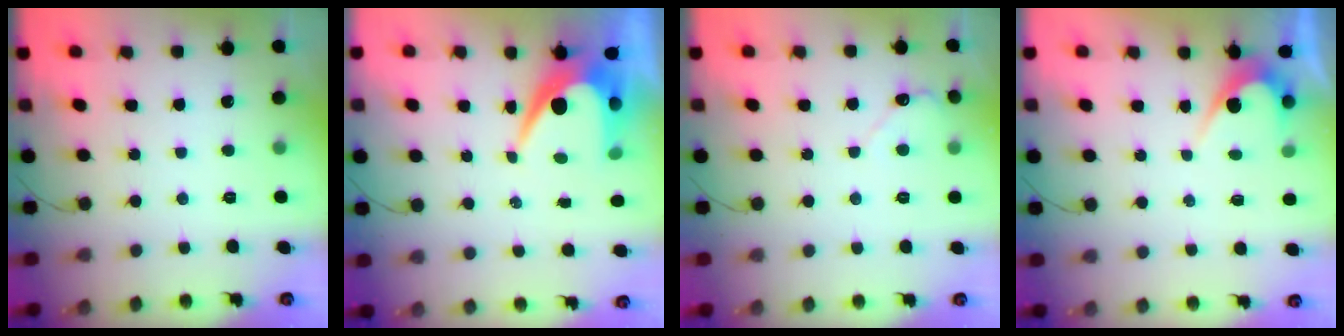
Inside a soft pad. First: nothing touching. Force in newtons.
{"total": 8.5, "press": 8.5, "slide": 0.6}
{"total": 2.8, "press": 2.7, "slide": 0.3}
{"total": 5.2, "press": 5.2, "slide": 0.3}